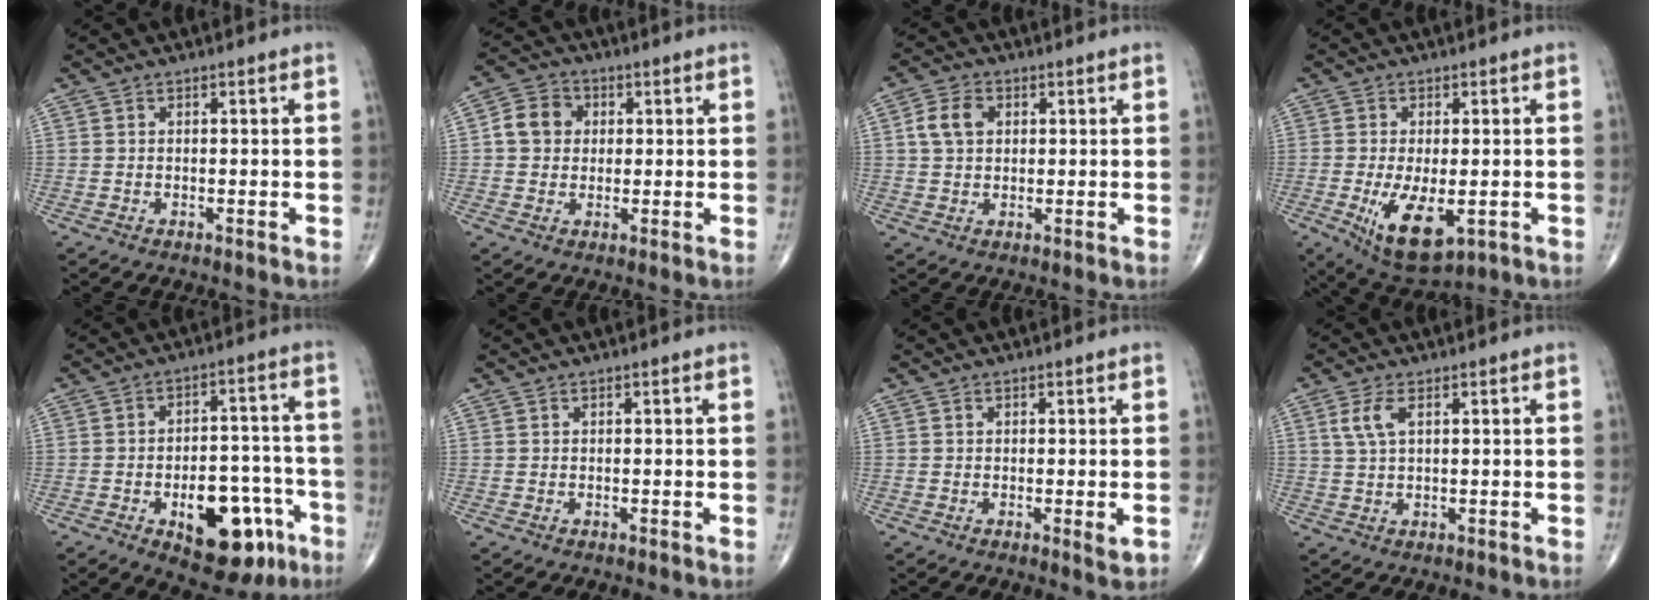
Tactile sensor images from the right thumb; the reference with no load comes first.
{"total": 6.9, "force": [0.9, 6.0, 3.3], "torque": [-0.046, 0.011, 0.006]}
{"total": 5.6, "force": [1.3, 4.1, 3.6], "torque": [-0.066, 0.007, 0.021]}
{"total": 10.6, "force": [-2.9, 4.9, 9.0], "torque": [-0.149, -0.019, -0.034]}
{"total": 17.2, "force": [-7.4, 8.9, 12.7], "torque": [-0.140, 0.046, -0.093]}
{"total": 0.0}
{"total": 2.0, "force": [-0.5, 0.4, 1.9], "torque": [-0.024, -0.006, -0.006]}
{"total": 4.0, "force": [1.5, 1.7, 3.3], "torque": [-0.079, 0.006, 0.032]}